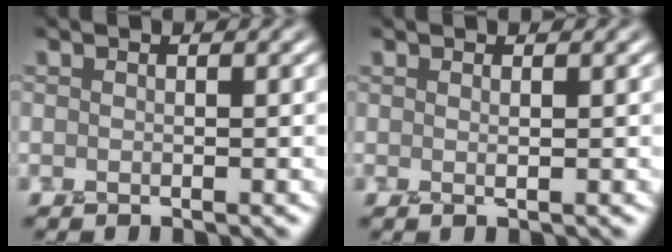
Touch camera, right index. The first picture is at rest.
{"total": 0.7, "force": [0.3, 0.0, 0.6], "torque": [-0.011, 0.002, 0.006]}